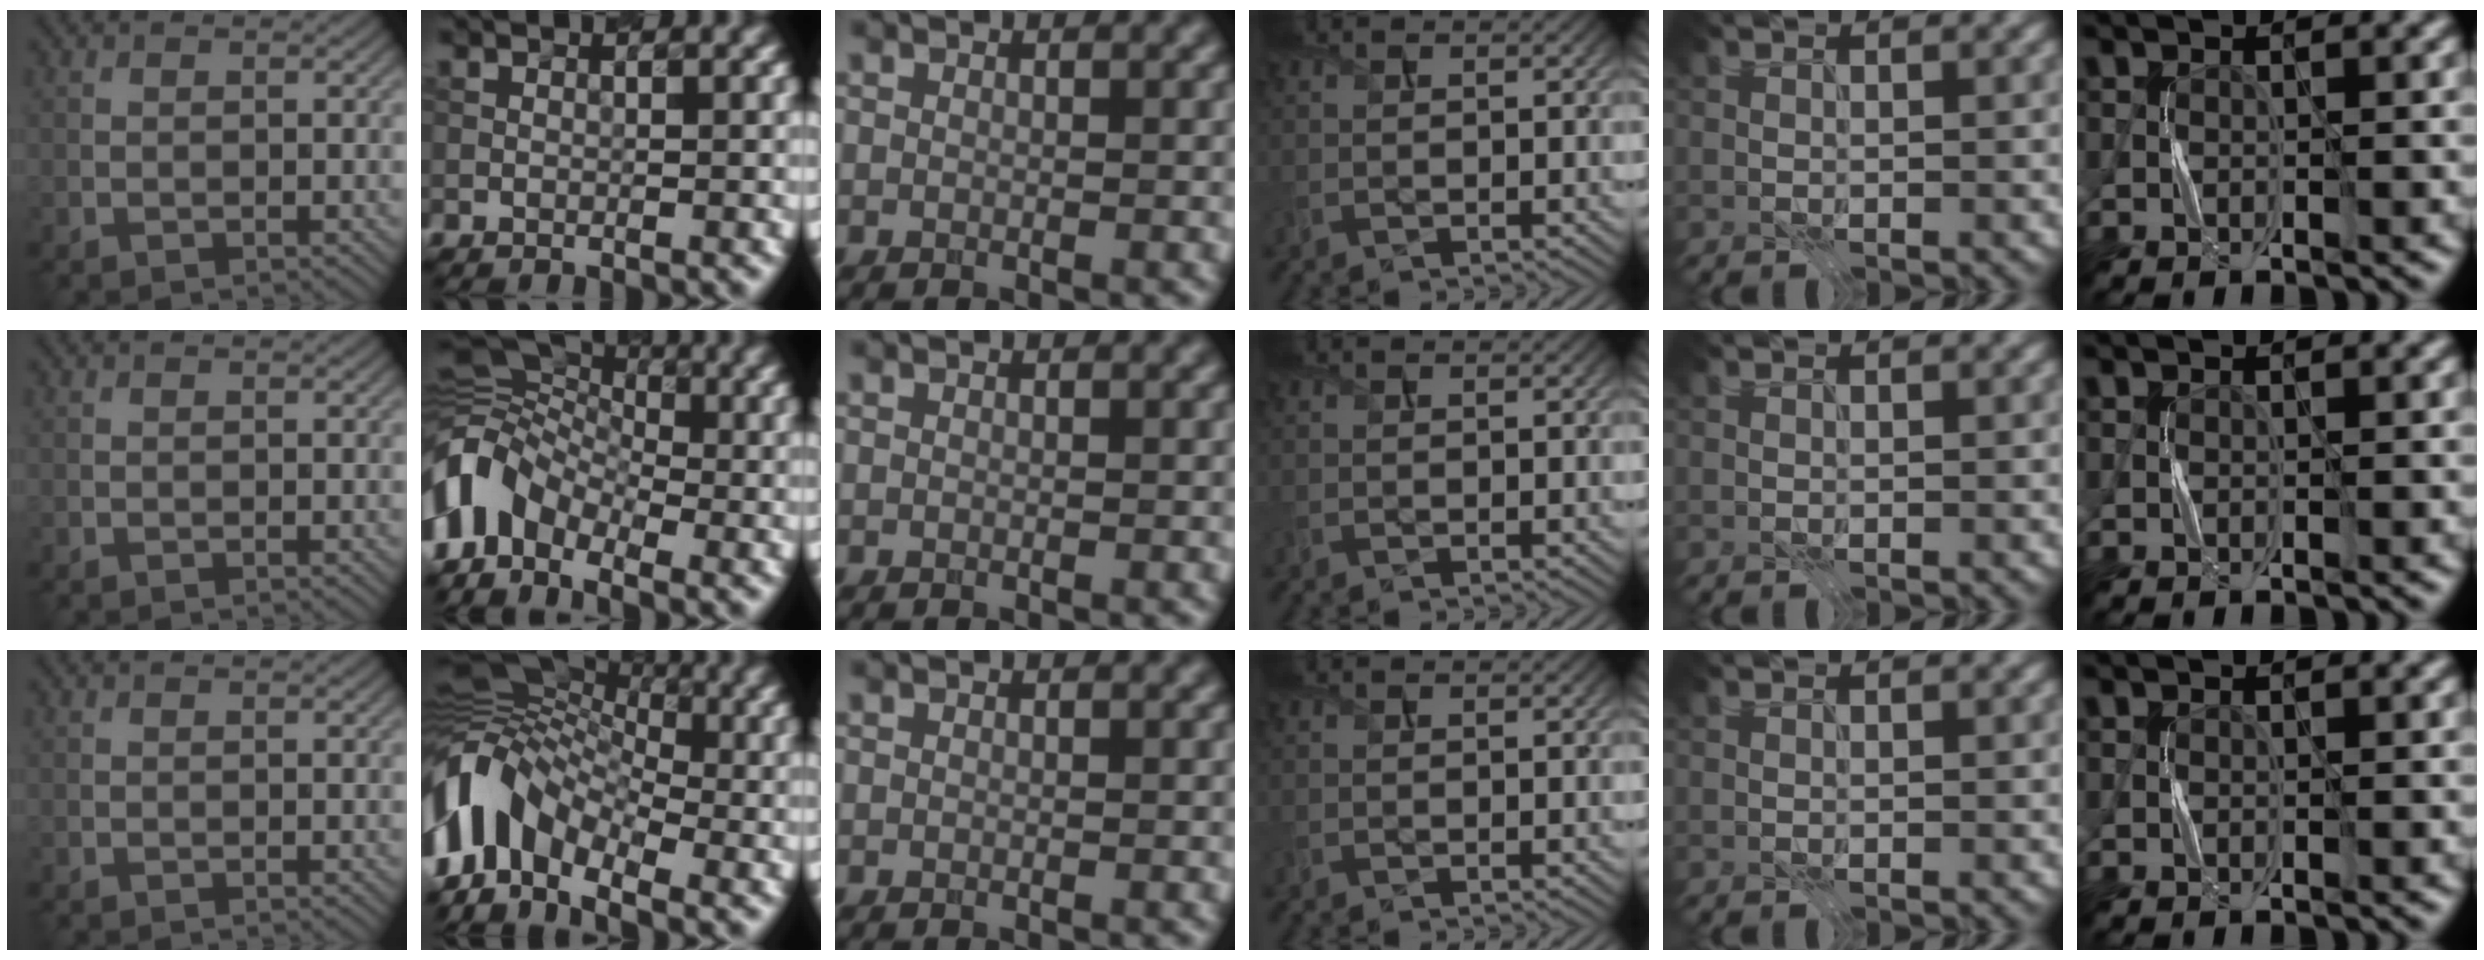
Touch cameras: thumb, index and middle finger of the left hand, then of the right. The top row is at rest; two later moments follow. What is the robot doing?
{"motion": "press", "object": "sticky note"}